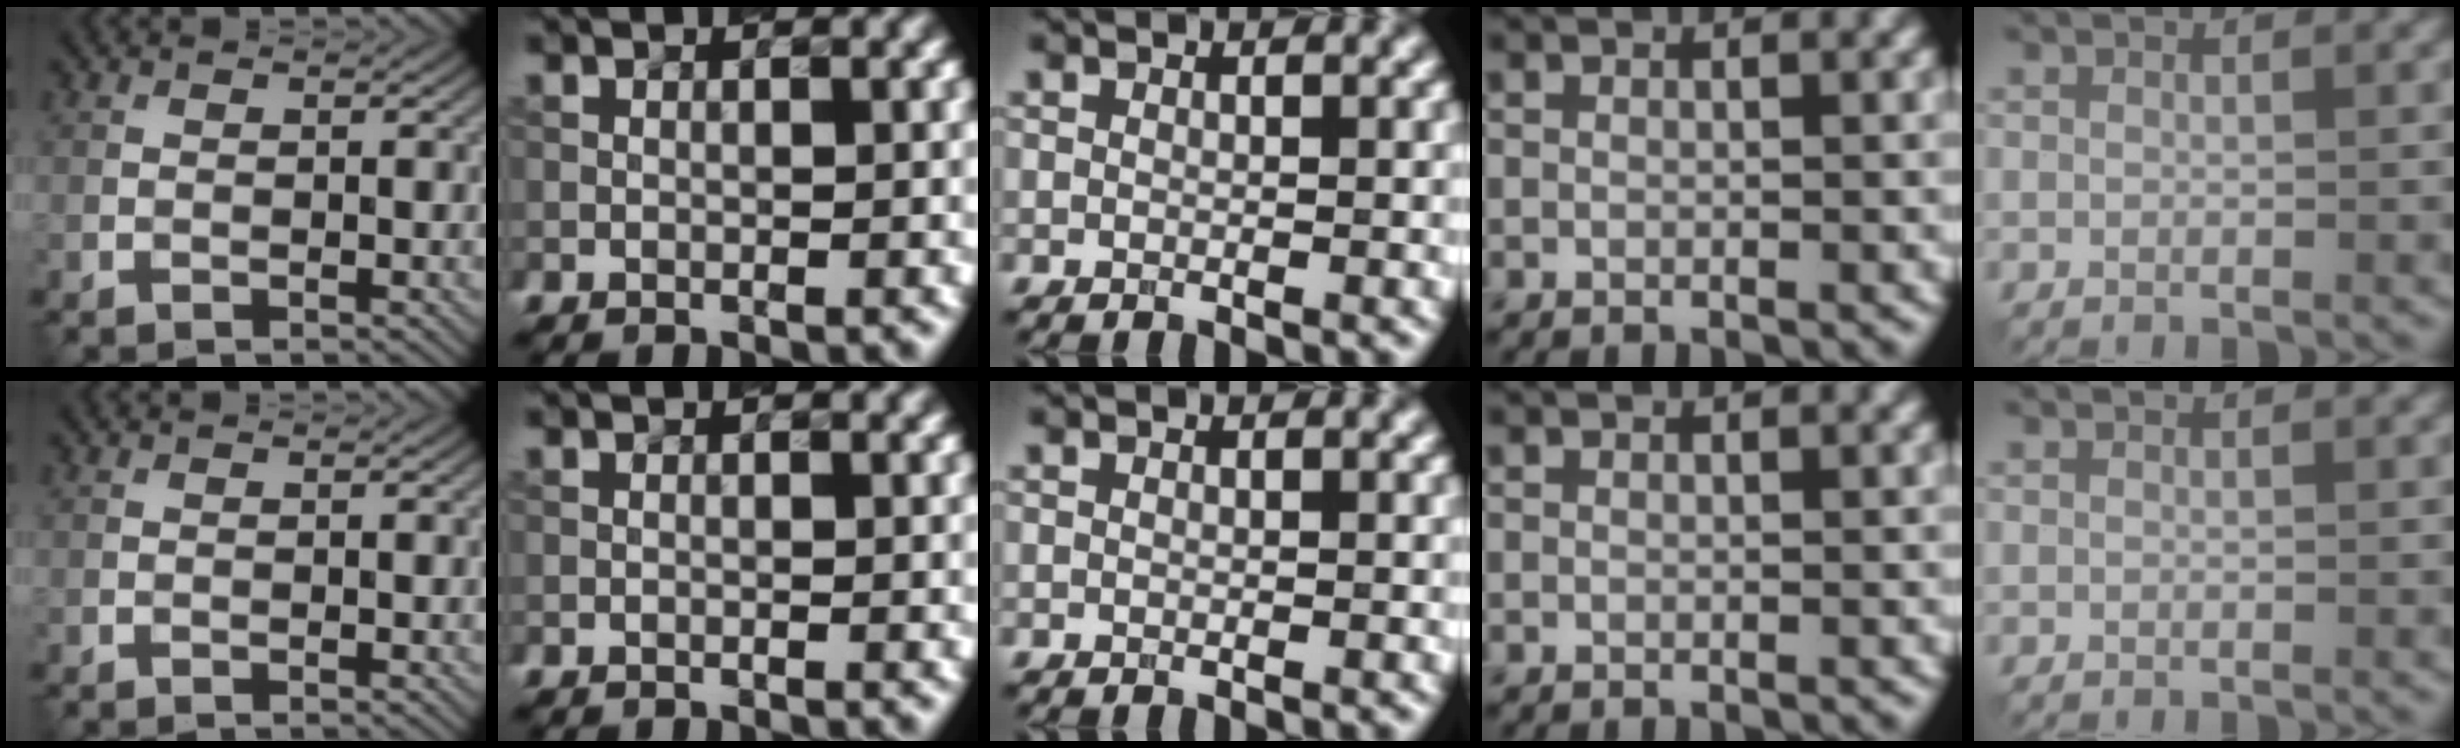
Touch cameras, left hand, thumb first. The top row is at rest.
{}